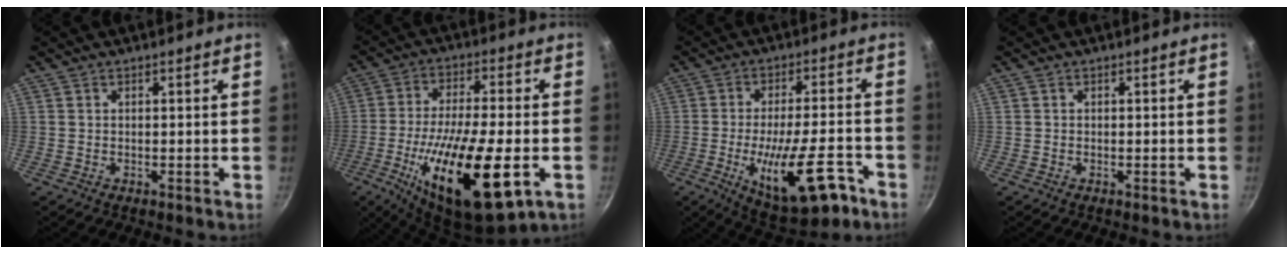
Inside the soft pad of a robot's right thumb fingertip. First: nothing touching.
{"total": 22.3, "force": [-7.3, 6.9, 19.9], "torque": [-0.345, 0.007, -0.126]}
{"total": 17.5, "force": [-7.4, 6.1, 14.6], "torque": [-0.213, 0.023, -0.106]}
{"total": 0.0}